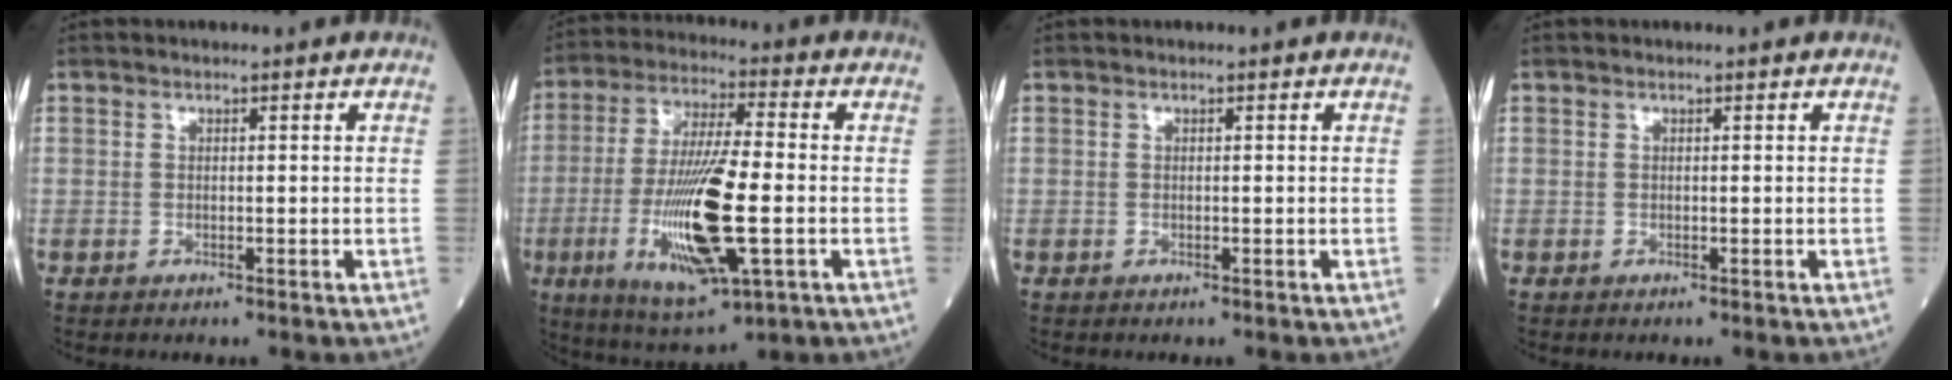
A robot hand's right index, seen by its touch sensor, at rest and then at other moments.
{"total": 16.5, "force": [-3.8, 2.6, 15.8], "torque": [-0.318, -0.022, -0.059]}
{"total": 0.0}
{"total": 0.0}